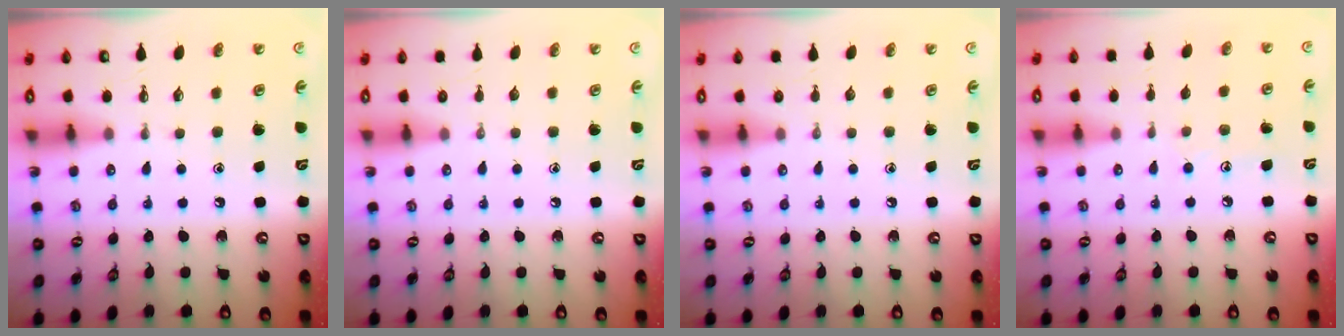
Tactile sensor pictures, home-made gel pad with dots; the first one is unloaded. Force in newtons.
{"total": 0.0}
{"total": 0.0}
{"total": 5.4, "press": 5.4, "slide": 0.5}